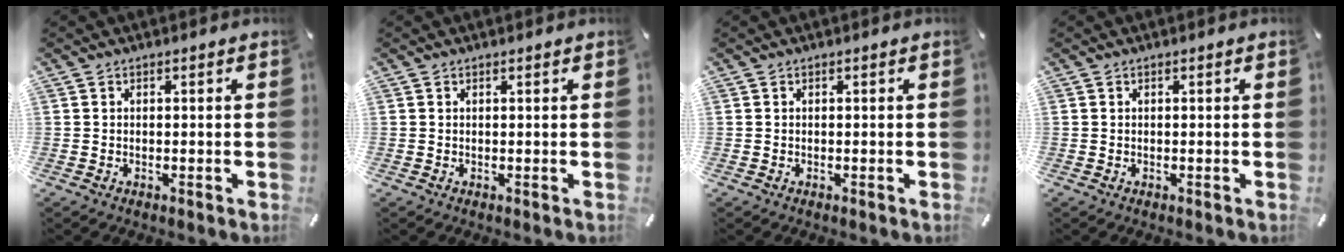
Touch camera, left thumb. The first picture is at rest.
{"total": 0.0}
{"total": 0.0}
{"total": 0.0}